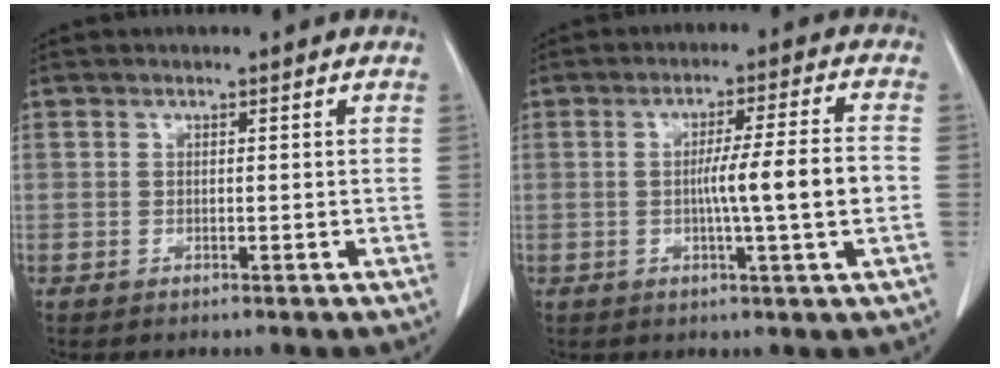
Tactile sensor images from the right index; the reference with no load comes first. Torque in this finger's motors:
{"motor_torque": [1.12, -0.31, 0.58, 0.14]}